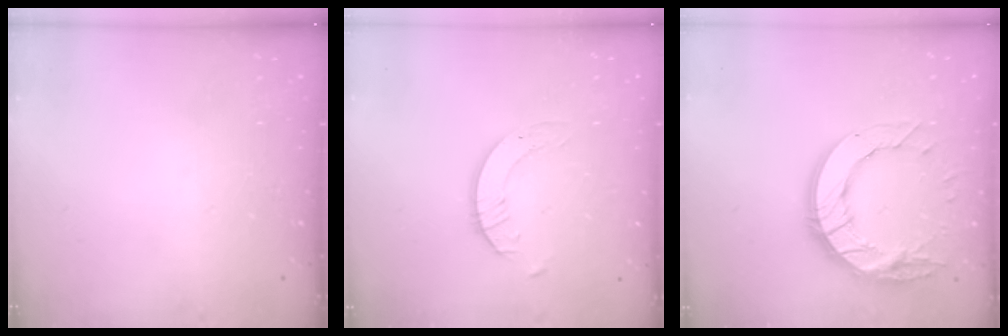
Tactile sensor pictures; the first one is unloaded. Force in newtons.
{"total": 2.3, "press": 2.3, "slide": 0.2}
{"total": 15.9, "press": 15.9, "slide": 1.3}